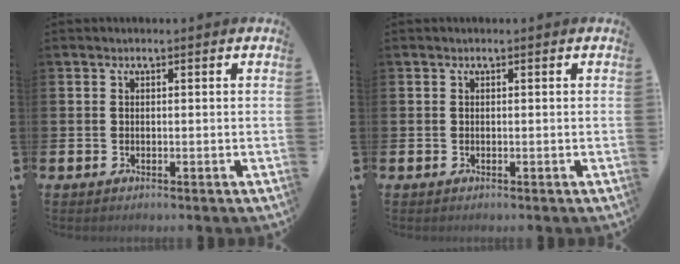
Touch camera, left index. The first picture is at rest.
{"total": 0.0}